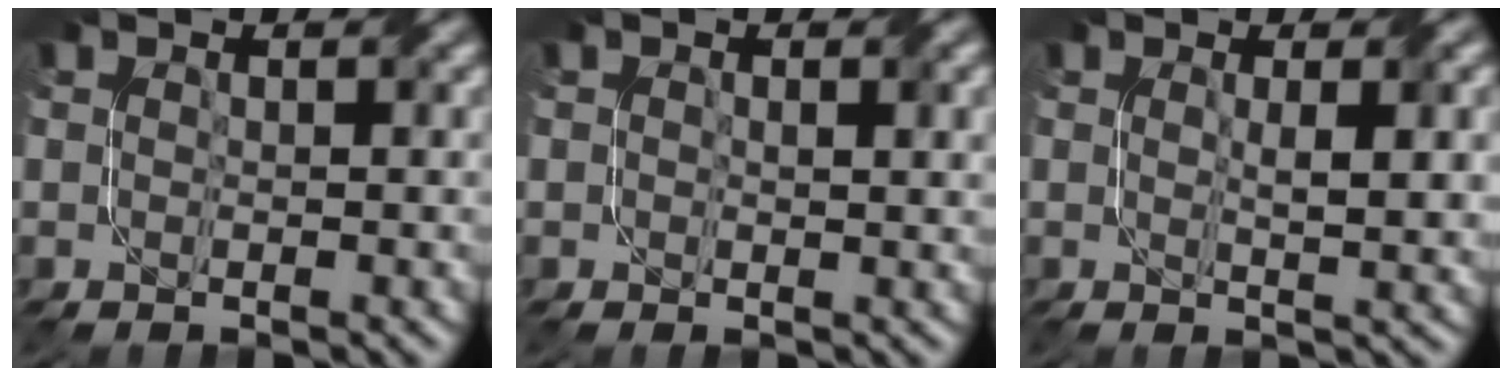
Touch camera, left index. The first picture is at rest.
{"total": 1.9, "force": [0.6, 0.8, 1.6], "torque": [-0.019, -0.001, 0.011]}
{"total": 3.7, "force": [0.7, 0.7, 3.5], "torque": [-0.049, 0.002, 0.012]}